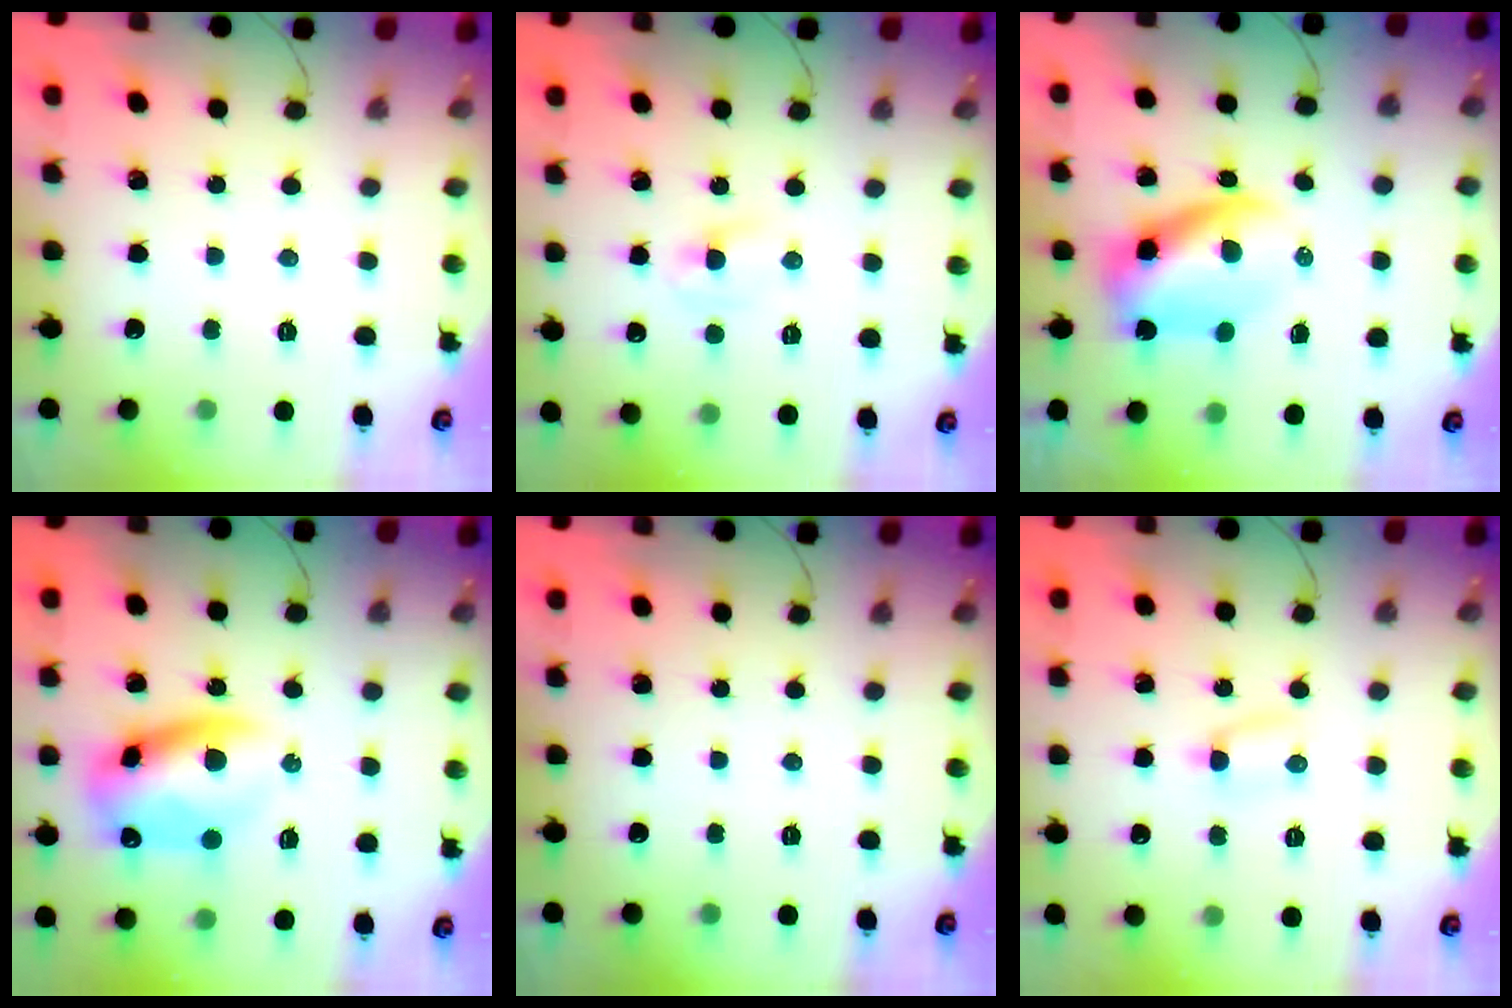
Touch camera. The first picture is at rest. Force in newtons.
{"total": 3.0, "press": 2.7, "slide": 1.2}
{"total": 5.5, "press": 5.5, "slide": 0.7}
{"total": 11.7, "press": 11.5, "slide": 2.2}
{"total": 0.0}
{"total": 2.6, "press": 2.5, "slide": 0.9}